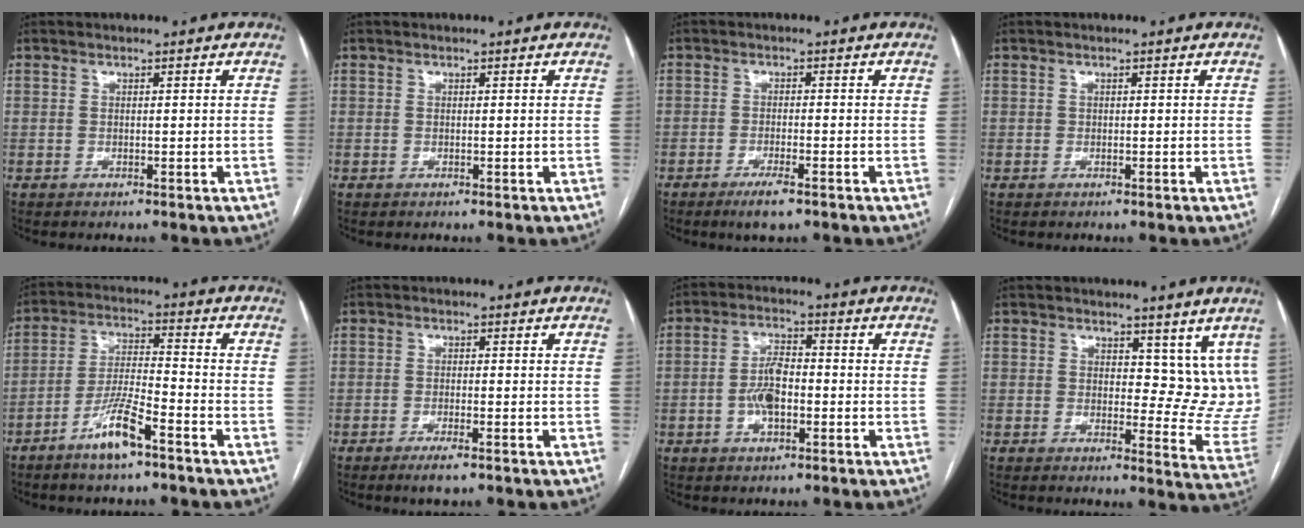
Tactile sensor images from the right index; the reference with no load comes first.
{"total": 0.0}
{"total": 3.8, "force": [-2.5, 0.4, 2.8], "torque": [-0.054, -0.007, -0.042]}
{"total": 0.0}
{"total": 8.0, "force": [-5.2, 0.9, 6.0], "torque": [-0.124, -0.005, -0.099]}
{"total": 2.9, "force": [-1.9, 0.4, 2.1], "torque": [-0.039, -0.004, -0.032]}
{"total": 5.9, "force": [-1.3, 2.5, 5.2], "torque": [-0.106, 0.009, -0.026]}
{"total": 9.2, "force": [6.0, 5.0, 4.9], "torque": [-0.039, -0.020, 0.070]}